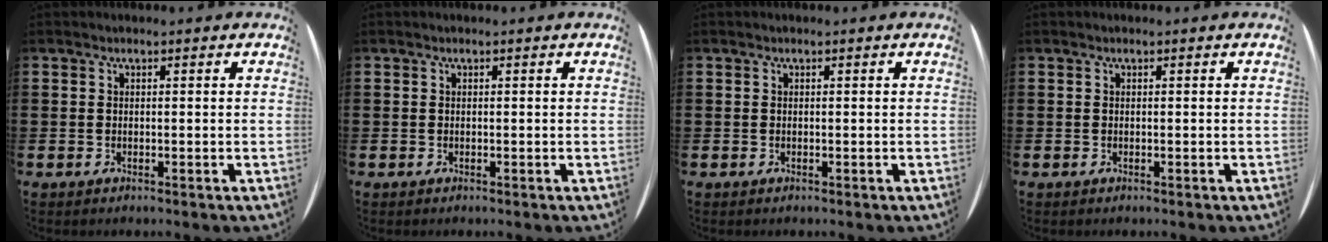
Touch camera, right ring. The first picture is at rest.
{"total": 0.0}
{"total": 0.0}
{"total": 0.0}